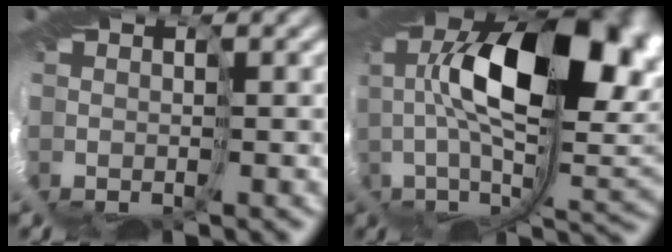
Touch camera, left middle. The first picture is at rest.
{"total": 11.9, "force": [1.5, 4.1, 11.0], "torque": [-0.182, 0.004, 0.018]}